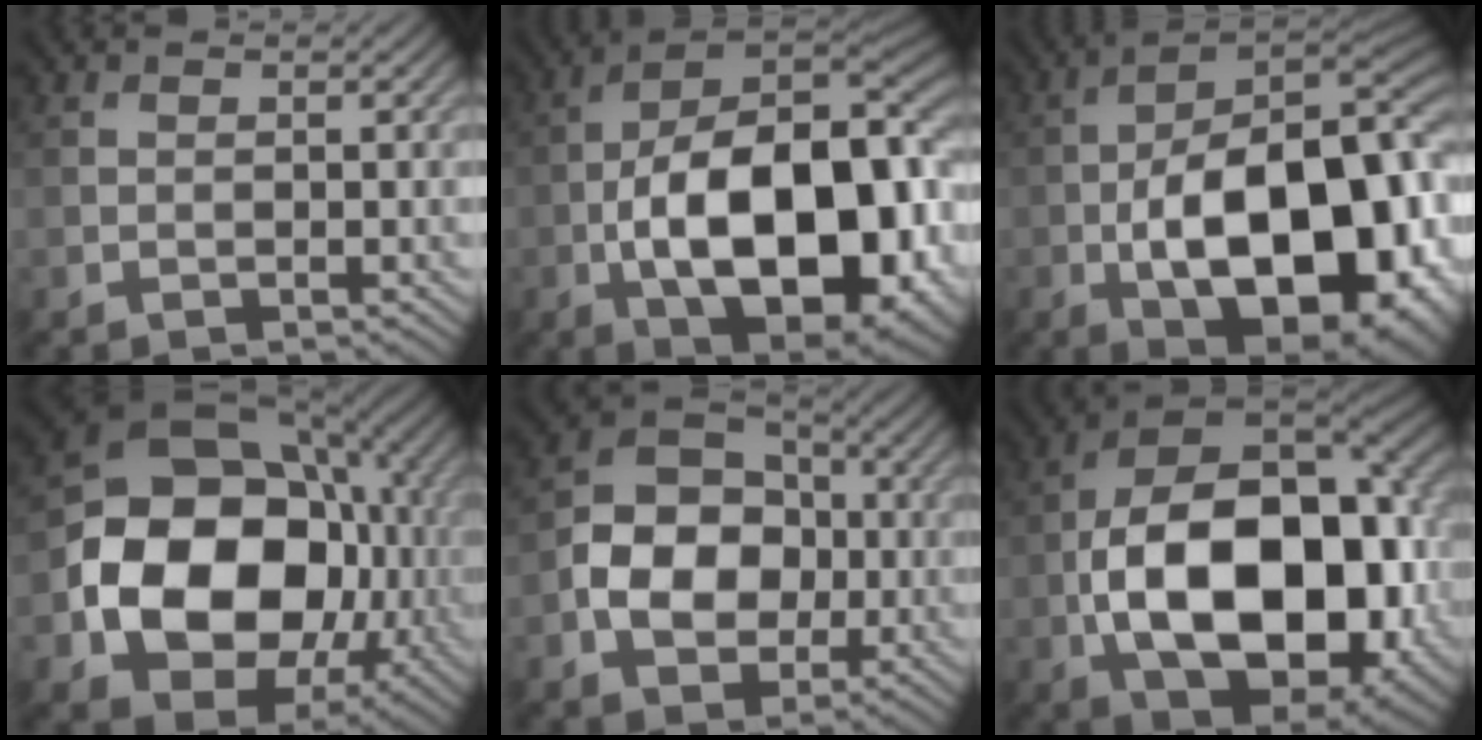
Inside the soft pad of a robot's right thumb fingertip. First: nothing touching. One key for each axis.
{"total": 19.9, "fx": -5.2, "fy": 9.7, "fz": 16.6, "tx": -0.271, "ty": -0.010, "tz": -0.087}
{"total": 19.9, "fx": -5.2, "fy": 9.6, "fz": 16.6, "tx": -0.250, "ty": -0.018, "tz": -0.078}
{"total": 17.9, "fx": -2.6, "fy": 13.5, "fz": 11.5, "tx": -0.208, "ty": -0.033, "tz": -0.038}
{"total": 9.6, "fx": -1.6, "fy": 7.3, "fz": 6.0, "tx": -0.120, "ty": -0.004, "tz": -0.044}
{"total": 19.5, "fx": -3.4, "fy": 11.5, "fz": 15.5, "tx": -0.281, "ty": -0.027, "tz": -0.050}